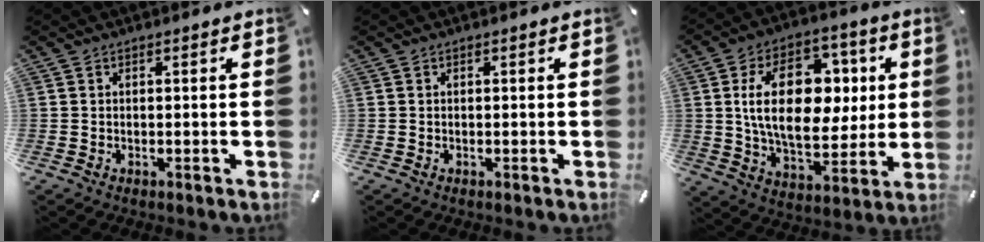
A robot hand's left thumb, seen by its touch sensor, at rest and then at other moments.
{"total": 0.0}
{"total": 20.6, "force": [3.6, 13.4, 15.3], "torque": [-0.262, 0.006, 0.061]}